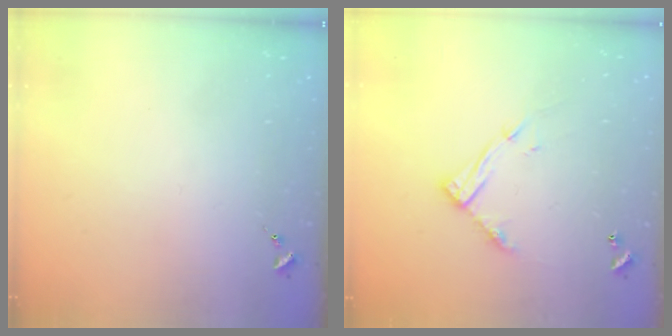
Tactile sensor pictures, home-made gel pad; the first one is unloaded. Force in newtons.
{"total": 12.2, "press": 12.1, "slide": 0.9}